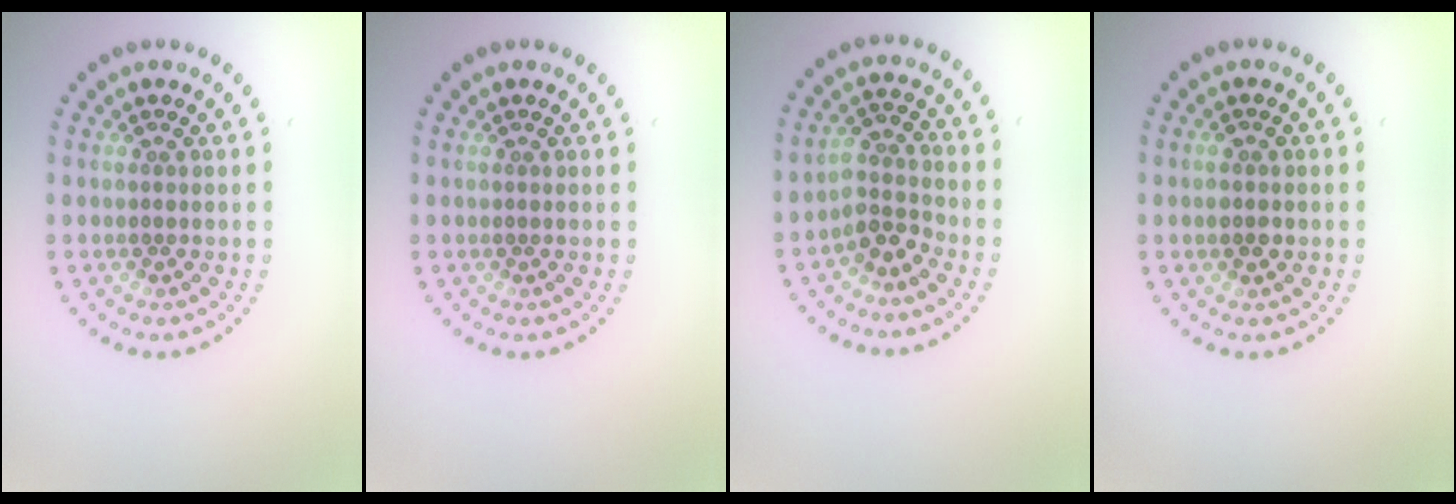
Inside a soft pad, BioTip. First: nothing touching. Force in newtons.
{"total": 0.0}
{"total": 2.6, "press": 2.0, "slide": 1.8}
{"total": 1.4, "press": 1.4, "slide": 0.1}